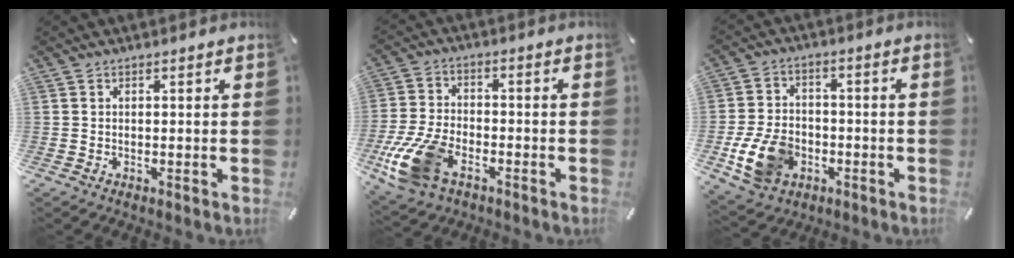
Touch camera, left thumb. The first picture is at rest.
{"total": 13.8, "force": [-6.7, 8.1, 9.0], "torque": [-0.193, 0.022, -0.118]}
{"total": 12.0, "force": [-3.8, 8.9, 7.1], "torque": [-0.158, 0.012, -0.066]}